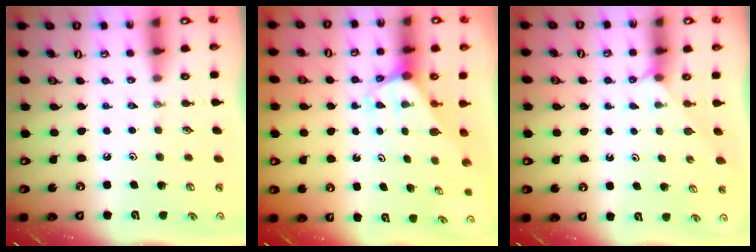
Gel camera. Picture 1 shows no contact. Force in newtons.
{"total": 2.1, "press": 2.1, "slide": 0.2}
{"total": 1.9, "press": 1.9, "slide": 0.3}